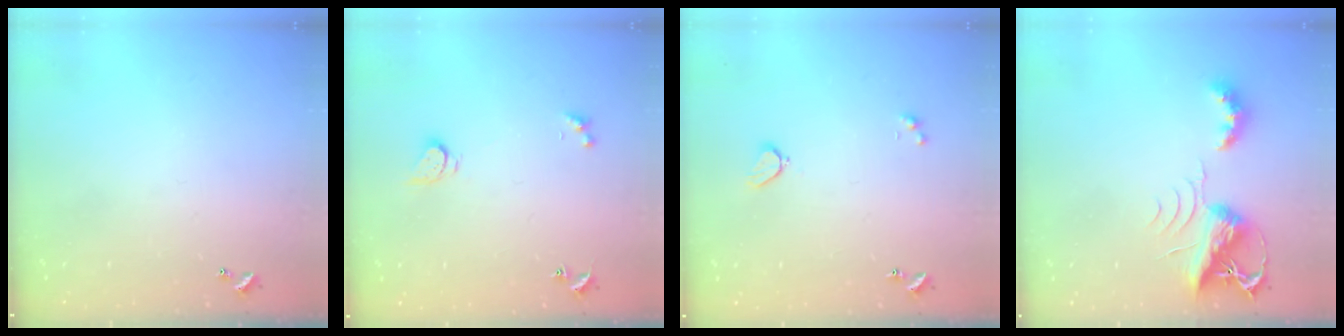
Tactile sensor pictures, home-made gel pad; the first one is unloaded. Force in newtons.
{"total": 2.9, "press": 2.9, "slide": 0.5}
{"total": 2.0, "press": 1.9, "slide": 0.6}
{"total": 7.7, "press": 7.7, "slide": 0.5}